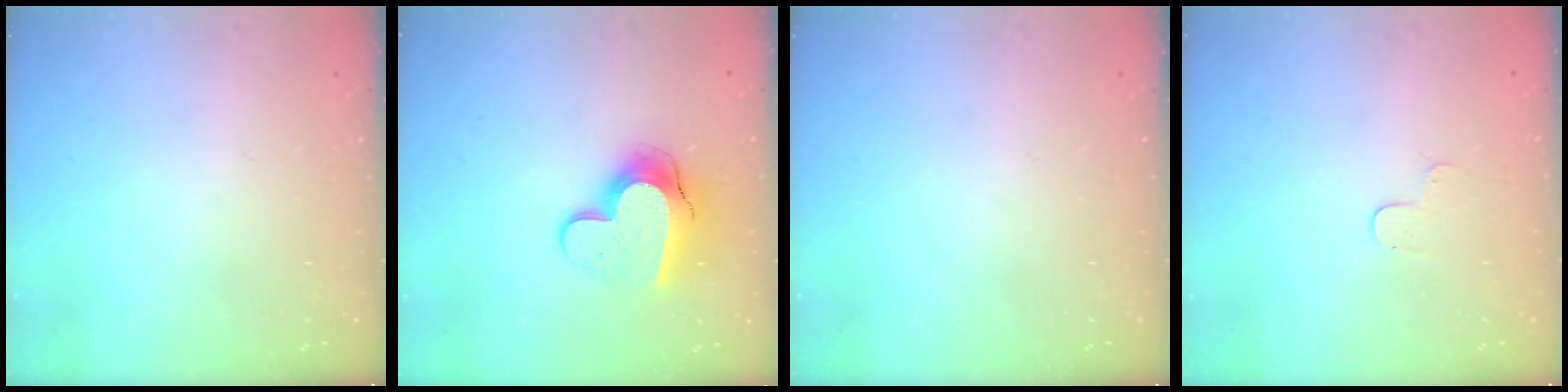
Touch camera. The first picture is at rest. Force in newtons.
{"total": 13.1, "press": 13.0, "slide": 1.2}
{"total": 0.0}
{"total": 3.4, "press": 3.4, "slide": 0.4}